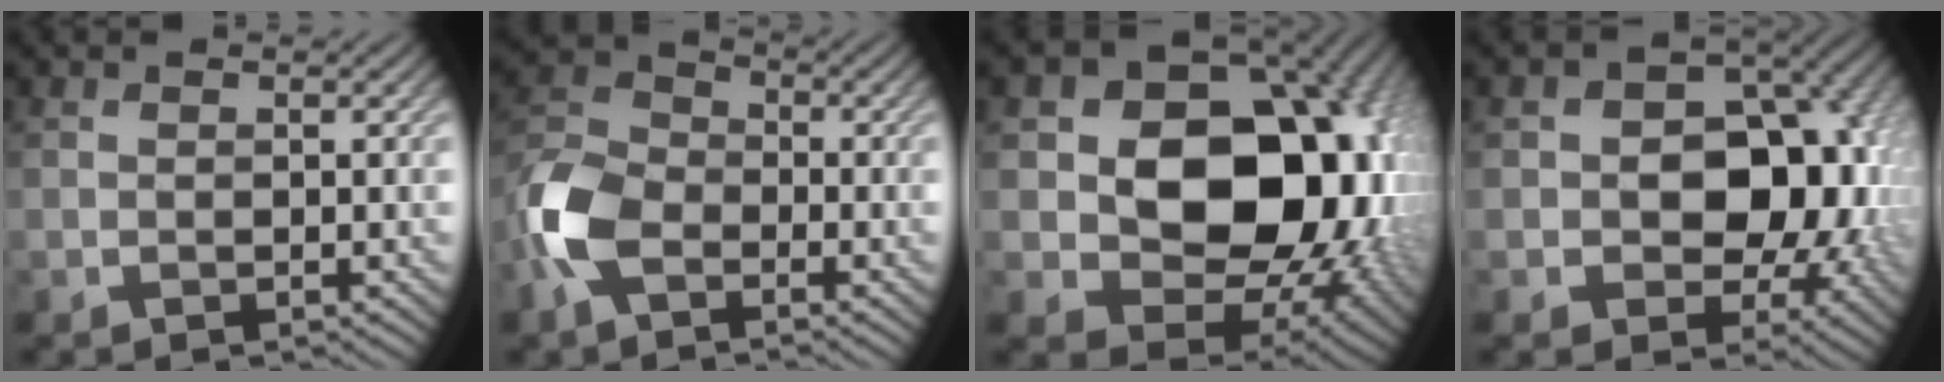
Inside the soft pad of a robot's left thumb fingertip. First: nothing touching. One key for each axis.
{"total": 8.8, "fx": -4.0, "fy": 5.4, "fz": 5.7, "tx": -0.144, "ty": 0.001, "tz": -0.097}
{"total": 20.0, "fx": 1.9, "fy": 15.0, "fz": 13.1, "tx": -0.204, "ty": -0.021, "tz": 0.055}
{"total": 13.1, "fx": -0.4, "fy": 9.5, "fz": 9.1, "tx": -0.102, "ty": -0.003, "tz": -0.008}